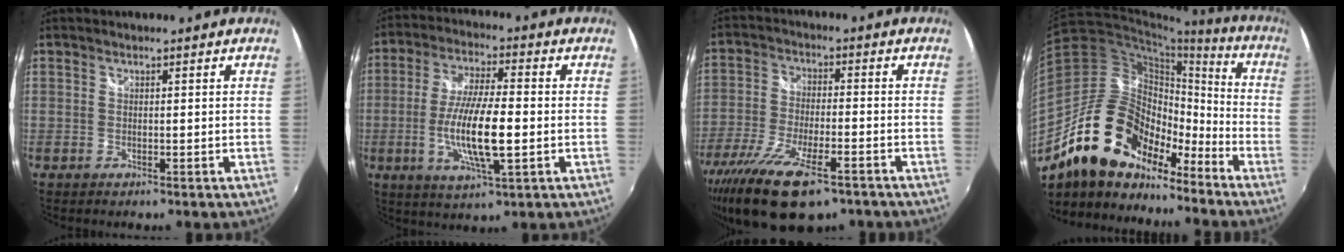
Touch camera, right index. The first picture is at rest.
{"total": 12.7, "force": [-2.5, 2.6, 12.2], "torque": [-0.237, -0.010, -0.048]}
{"total": 18.4, "force": [-12.0, 6.6, 12.3], "torque": [-0.261, -0.061, -0.208]}
{"total": 20.0, "force": [-14.2, 10.4, 9.6], "torque": [-0.178, 0.014, -0.248]}